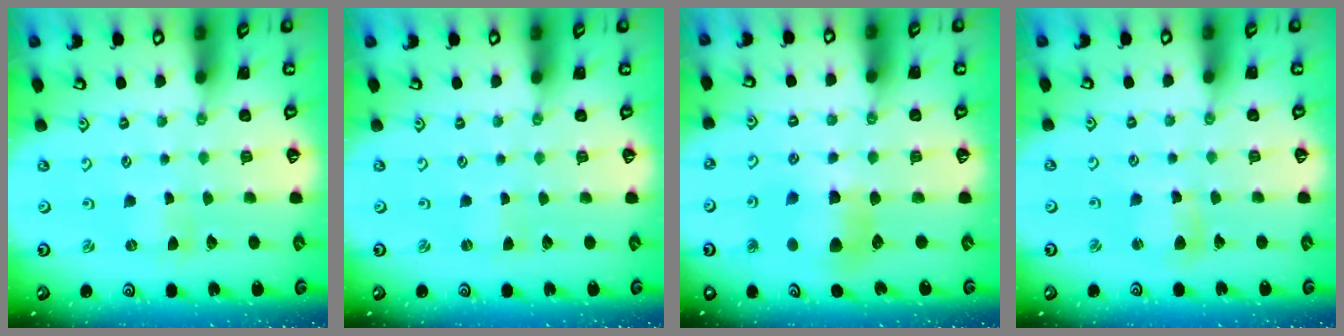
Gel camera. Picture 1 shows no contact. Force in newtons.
{"total": 0.0}
{"total": 7.6, "press": 7.5, "slide": 1.0}
{"total": 4.6, "press": 4.5, "slide": 0.5}